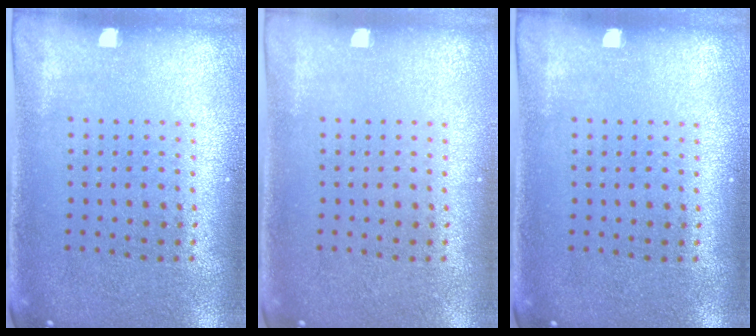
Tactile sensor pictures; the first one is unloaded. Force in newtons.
{"total": 0.0}
{"total": 0.0}